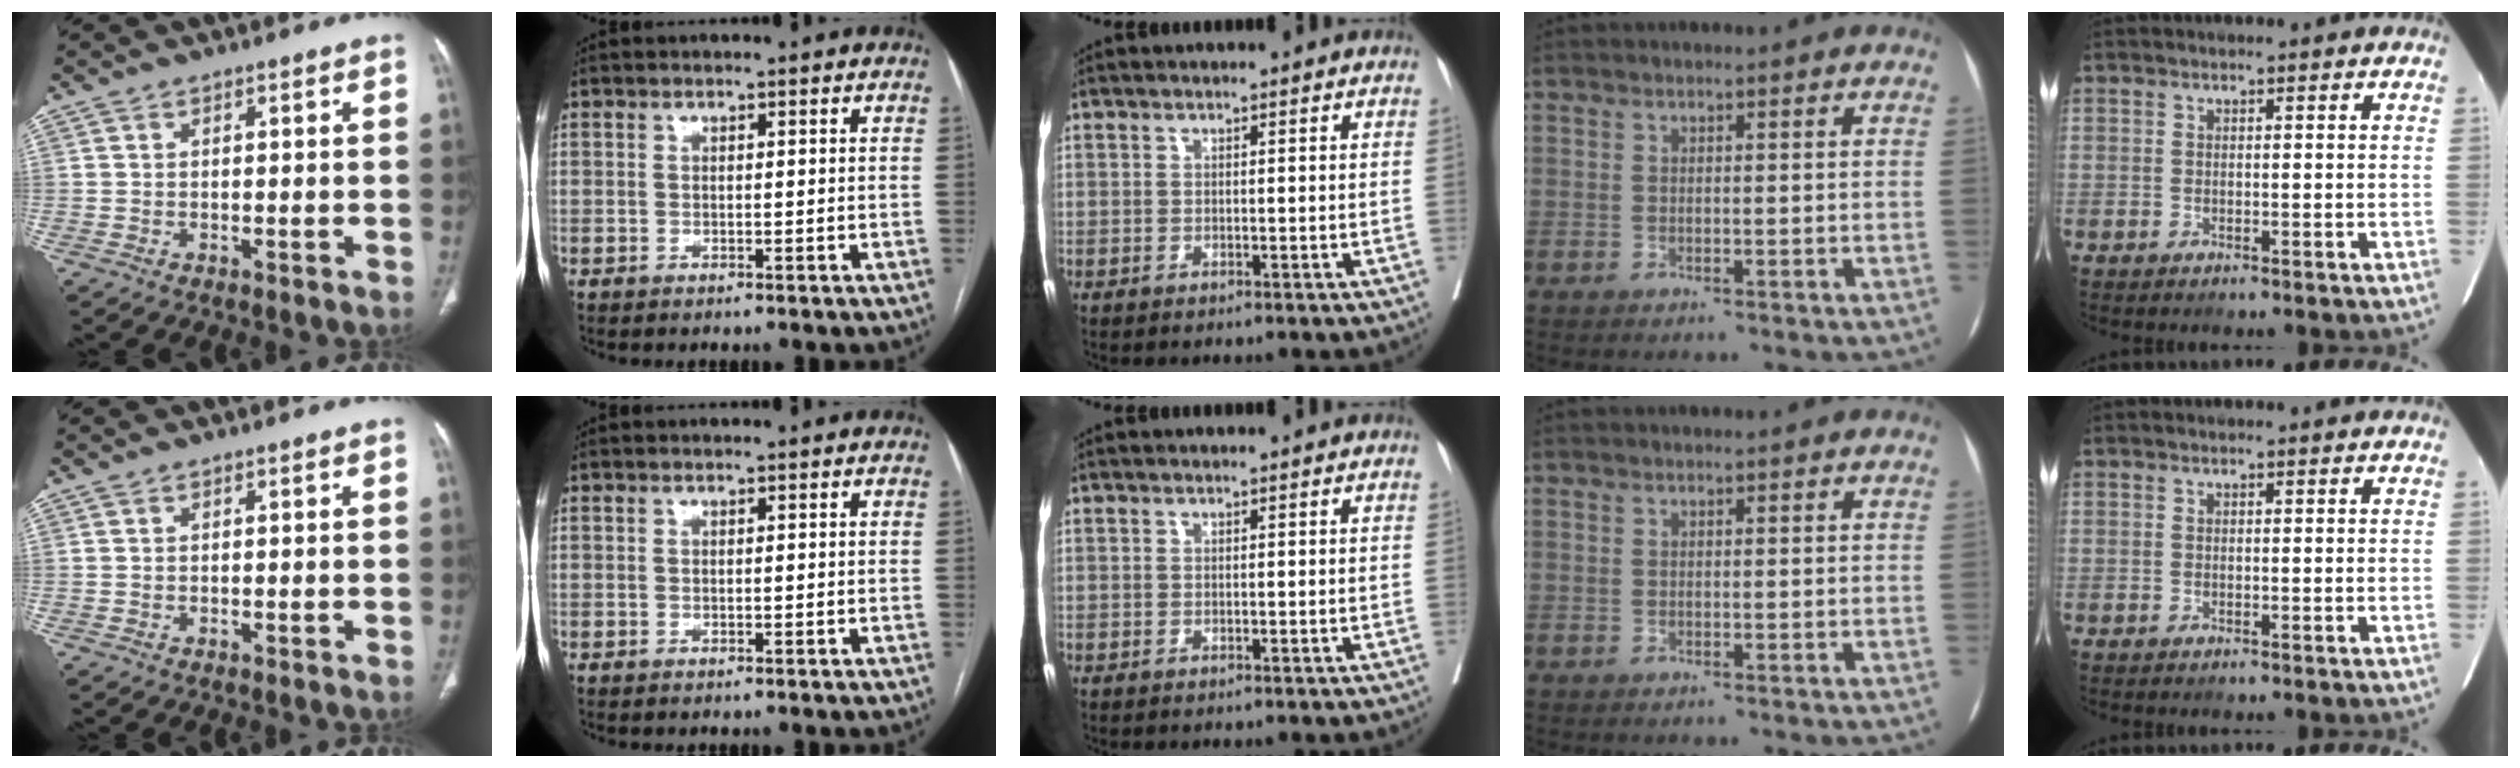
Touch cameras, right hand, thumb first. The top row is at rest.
{}